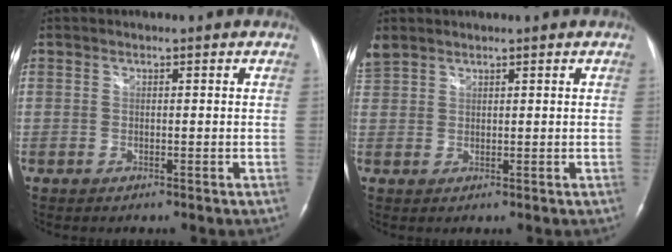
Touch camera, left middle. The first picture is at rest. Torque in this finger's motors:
{"motor_torque": [0.15, -0.16, 0.37, 0.05]}